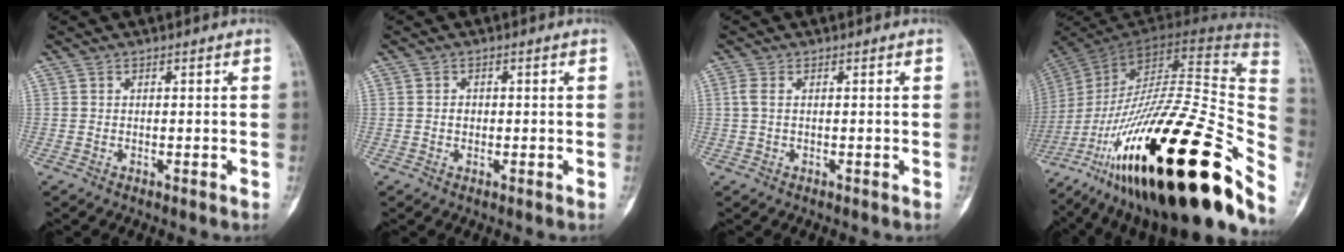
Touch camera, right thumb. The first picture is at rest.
{"total": 1.2, "force": [-0.1, 1.1, 0.6], "torque": [0.000, 0.004, -0.002]}
{"total": 1.9, "force": [0.4, 1.0, 1.6], "torque": [-0.046, 0.008, 0.010]}
{"total": 45.4, "force": [-18.2, 14.1, 39.1], "torque": [-0.547, 0.054, -0.292]}